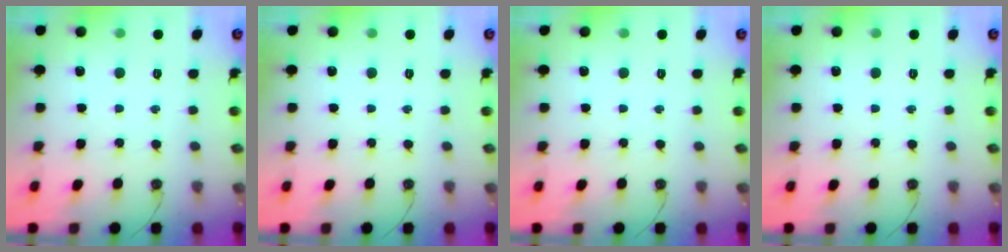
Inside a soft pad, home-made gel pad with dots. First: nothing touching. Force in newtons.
{"total": 0.0}
{"total": 0.0}
{"total": 0.0}